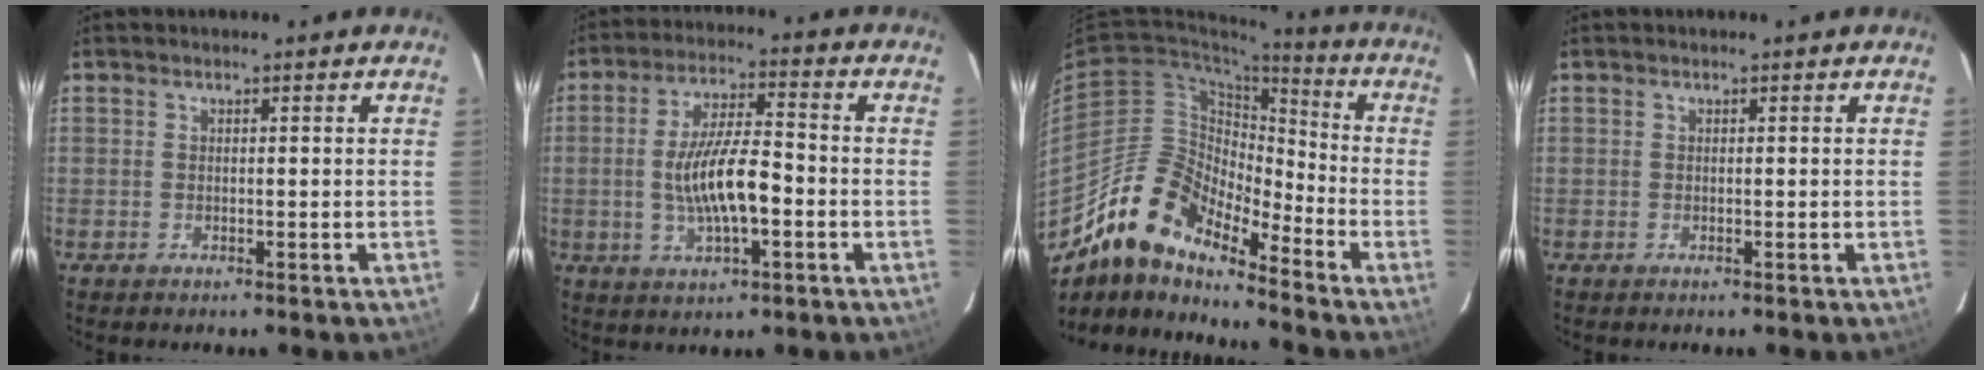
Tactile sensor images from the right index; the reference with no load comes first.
{"total": 11.0, "force": [-2.2, 3.1, 10.3], "torque": [-0.198, -0.001, -0.034]}
{"total": 15.0, "force": [-12.3, 4.8, 7.1], "torque": [-0.123, 0.002, -0.244]}
{"total": 0.0}